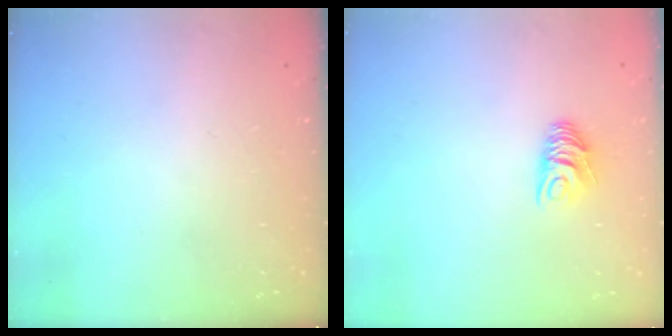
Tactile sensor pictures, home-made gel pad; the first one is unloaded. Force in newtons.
{"total": 7.0, "press": 7.0, "slide": 0.2}